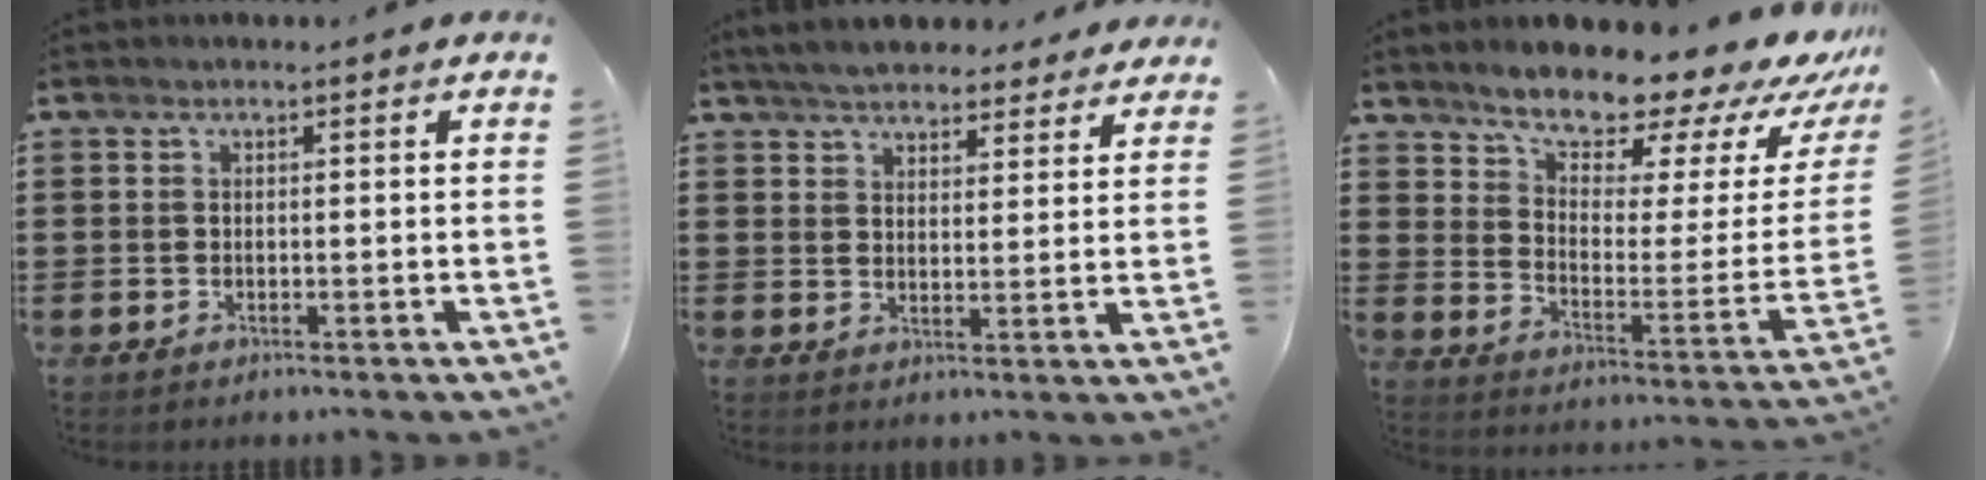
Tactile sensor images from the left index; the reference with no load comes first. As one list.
[{"total": 5.3, "force": [5.0, 1.3, 1.1], "torque": [-0.039, -0.011, 0.092]}, {"total": 10.4, "force": [9.4, 2.6, 3.4], "torque": [-0.080, -0.077, 0.158]}]